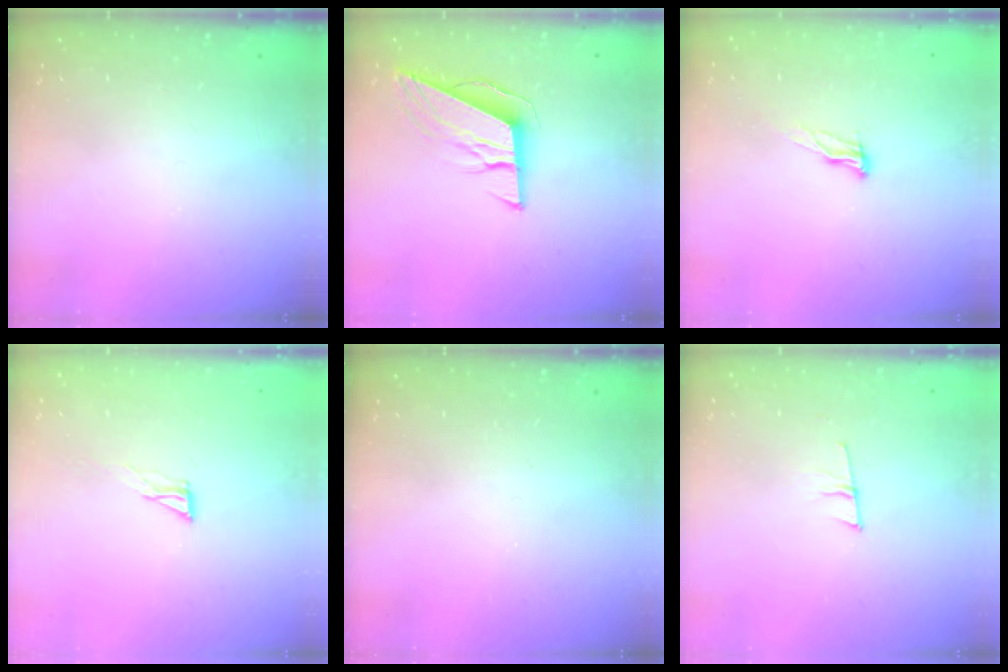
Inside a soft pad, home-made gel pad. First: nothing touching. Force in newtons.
{"total": 9.7, "press": 9.4, "slide": 2.3}
{"total": 7.9, "press": 7.6, "slide": 2.2}
{"total": 4.3, "press": 4.2, "slide": 0.3}
{"total": 0.0}
{"total": 6.3, "press": 5.6, "slide": 2.9}